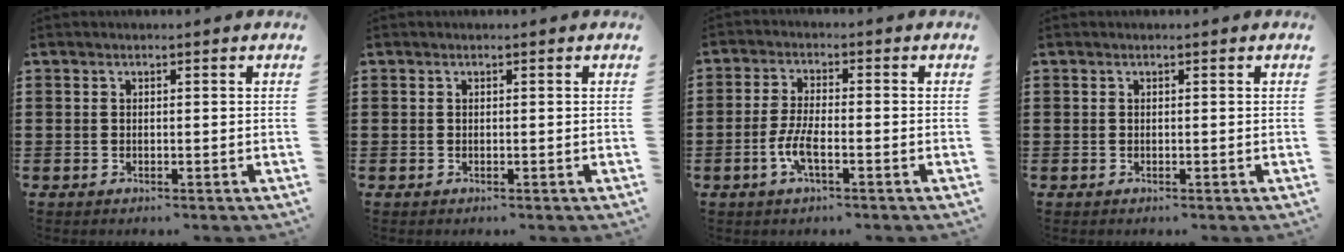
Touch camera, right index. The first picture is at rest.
{"total": 0.0}
{"total": 4.7, "force": [-1.8, 1.3, 4.1], "torque": [-0.096, -0.007, -0.039]}
{"total": 0.0}